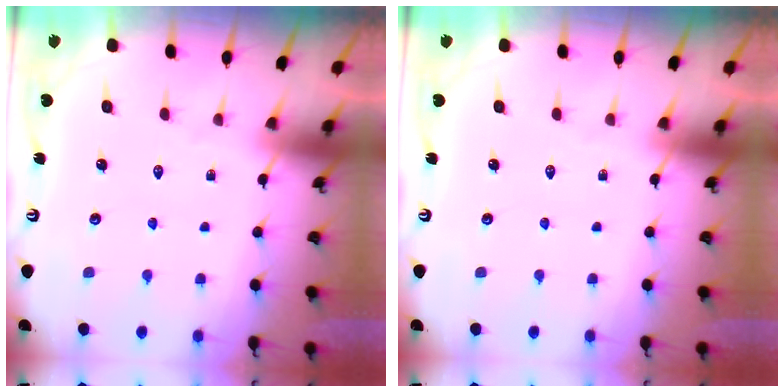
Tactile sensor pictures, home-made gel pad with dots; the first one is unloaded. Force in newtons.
{"total": 0.0}